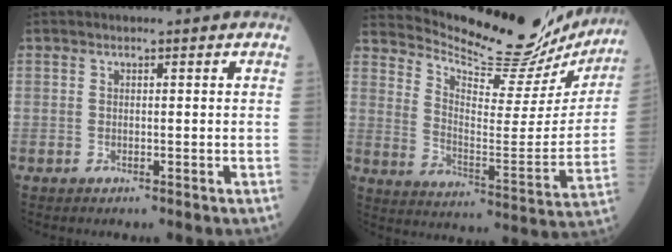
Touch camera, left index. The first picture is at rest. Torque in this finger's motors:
{"motor_torque": [0.97, -1.17, 0.29, 0.02]}